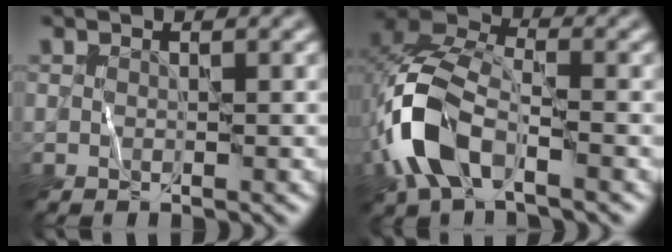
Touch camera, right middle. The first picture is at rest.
{"total": 8.5, "force": [-3.2, 4.5, 6.5], "torque": [-0.149, 0.009, -0.077]}